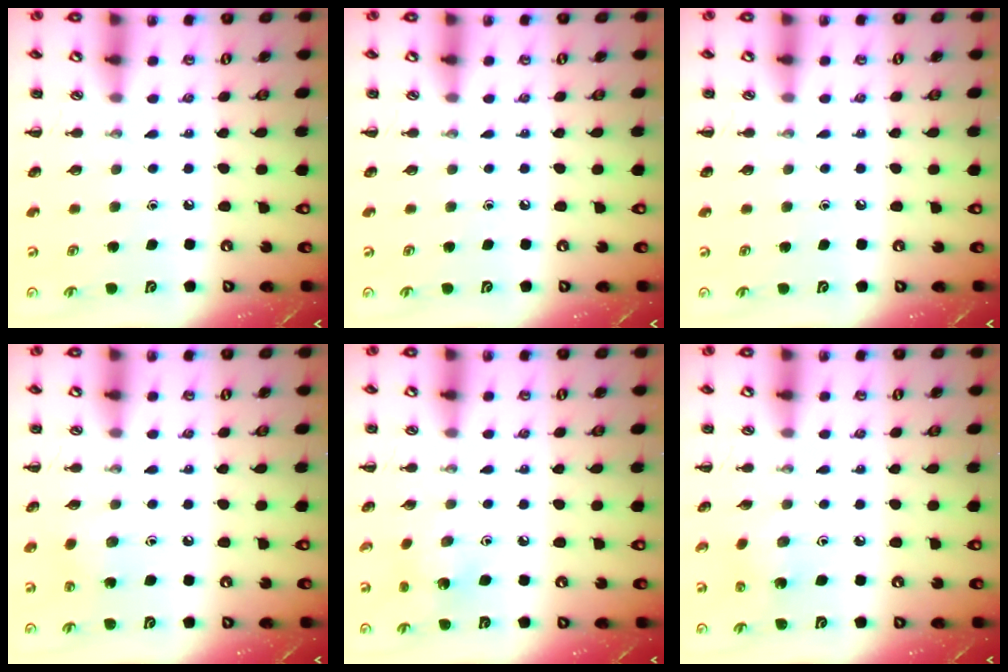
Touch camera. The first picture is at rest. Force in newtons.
{"total": 0.0}
{"total": 0.5, "press": 0.1, "slide": 0.5}
{"total": 2.6, "press": 2.5, "slide": 0.7}
{"total": 2.2, "press": 2.2, "slide": 0.4}
{"total": 2.1, "press": 2.0, "slide": 0.7}